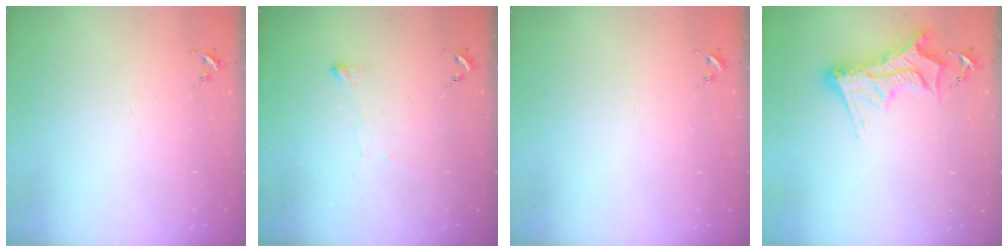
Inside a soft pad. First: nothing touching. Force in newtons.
{"total": 3.7, "press": 3.7, "slide": 0.5}
{"total": 0.0}
{"total": 12.7, "press": 12.7, "slide": 1.2}